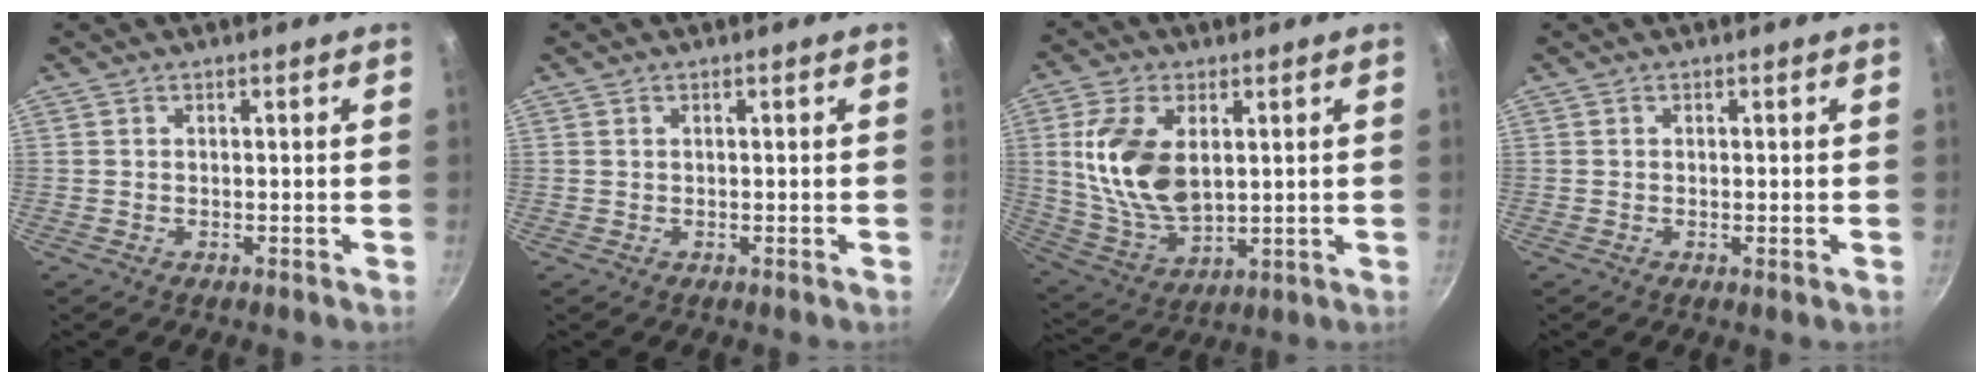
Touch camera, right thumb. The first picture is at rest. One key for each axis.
{"total": 0.0}
{"total": 14.9, "fx": 3.0, "fy": 8.8, "fz": 11.6, "tx": -0.212, "ty": -0.020, "tz": 0.067}
{"total": 0.6, "fx": -0.1, "fy": 0.1, "fz": 0.5, "tx": -0.010, "ty": -0.002, "tz": -0.002}